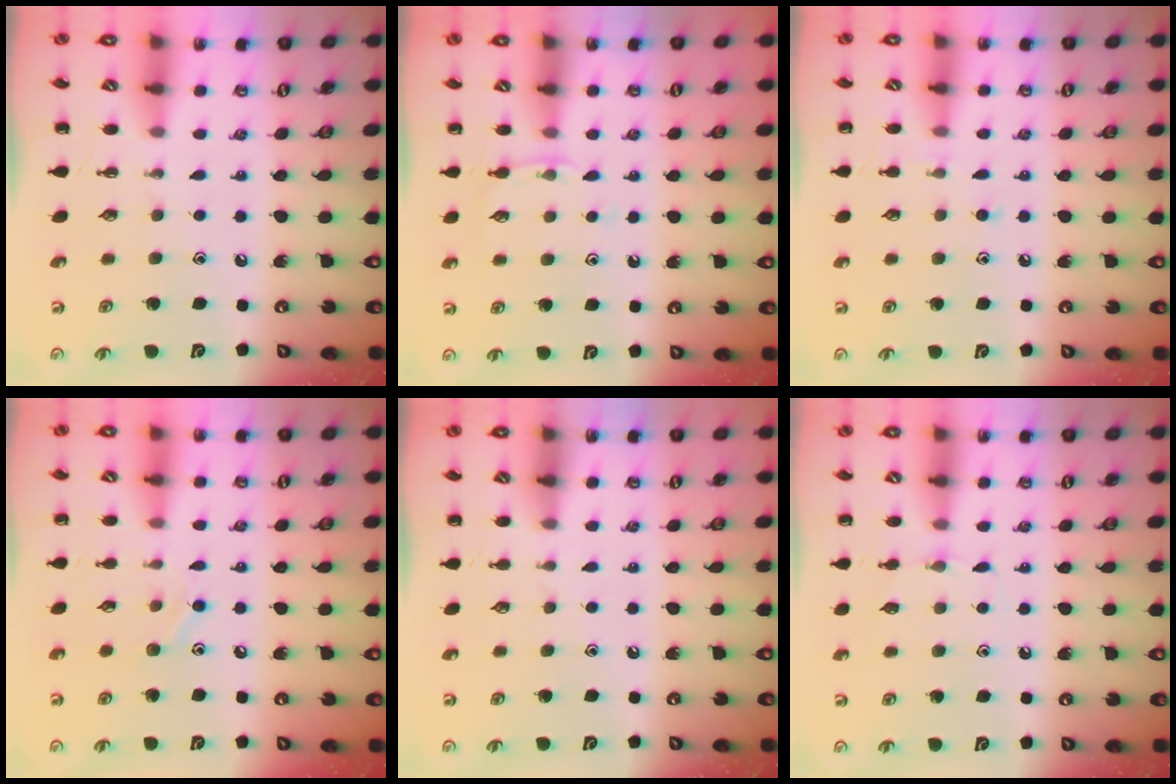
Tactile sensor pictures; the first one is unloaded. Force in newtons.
{"total": 4.9, "press": 4.6, "slide": 1.5}
{"total": 5.1, "press": 4.8, "slide": 1.7}
{"total": 6.0, "press": 5.8, "slide": 1.6}
{"total": 0.9, "press": 0.9, "slide": 0.2}
{"total": 4.7, "press": 4.4, "slide": 1.5}